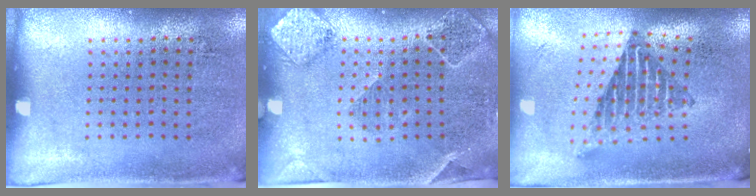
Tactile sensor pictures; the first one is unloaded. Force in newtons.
{"total": 1.8, "press": 1.7, "slide": 0.5}
{"total": 2.2, "press": 1.6, "slide": 1.4}